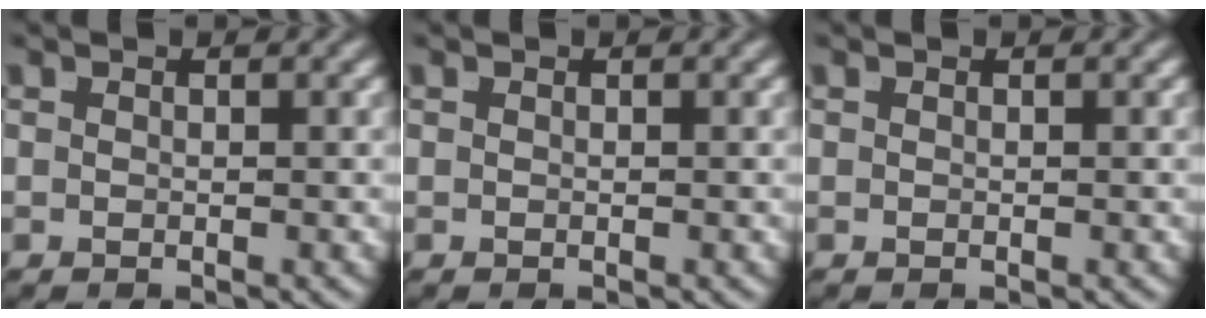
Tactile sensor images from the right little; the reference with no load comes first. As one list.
[{"total": 0.0}, {"total": 0.0}]